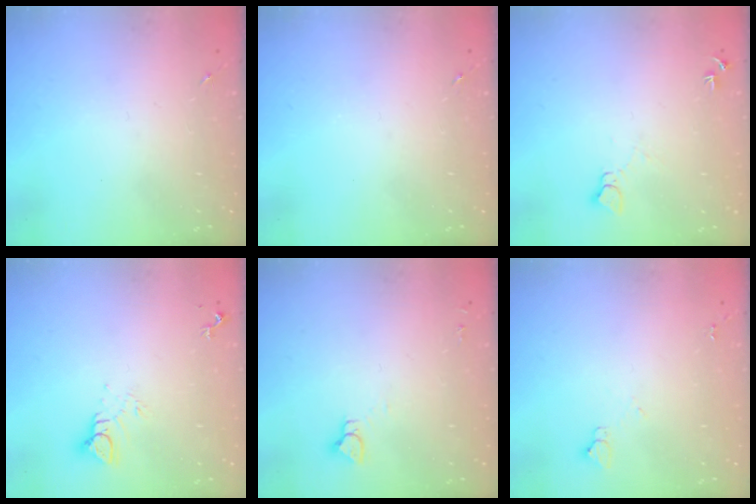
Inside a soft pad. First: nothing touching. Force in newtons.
{"total": 0.0}
{"total": 5.2, "press": 5.2, "slide": 0.6}
{"total": 5.6, "press": 5.6, "slide": 0.0}
{"total": 3.3, "press": 3.3, "slide": 0.2}
{"total": 3.6, "press": 3.6, "slide": 0.5}